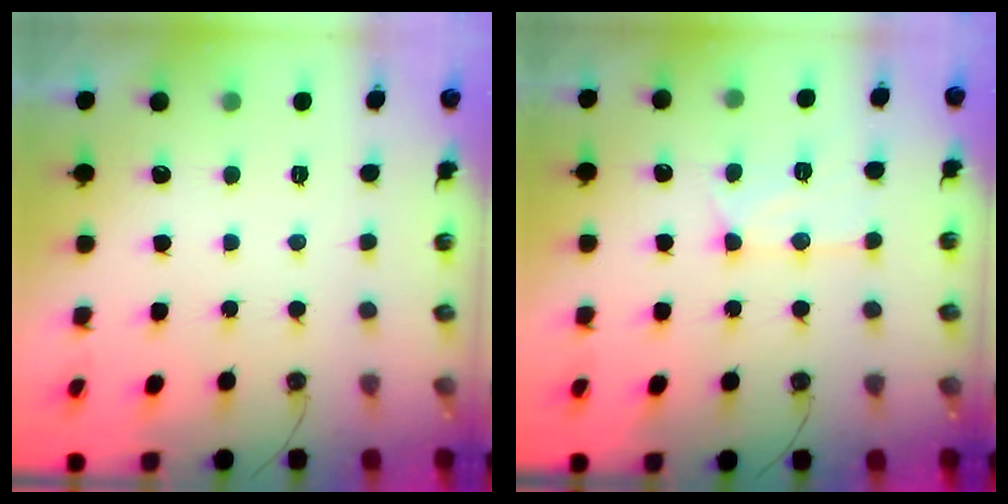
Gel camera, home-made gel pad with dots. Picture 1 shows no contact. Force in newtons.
{"total": 12.0, "press": 12.0, "slide": 0.6}